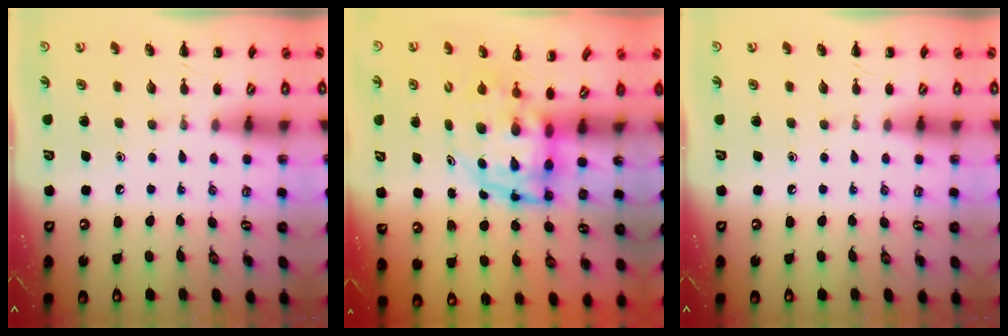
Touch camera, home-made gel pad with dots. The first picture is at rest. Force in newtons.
{"total": 6.2, "press": 6.0, "slide": 1.4}
{"total": 0.0}